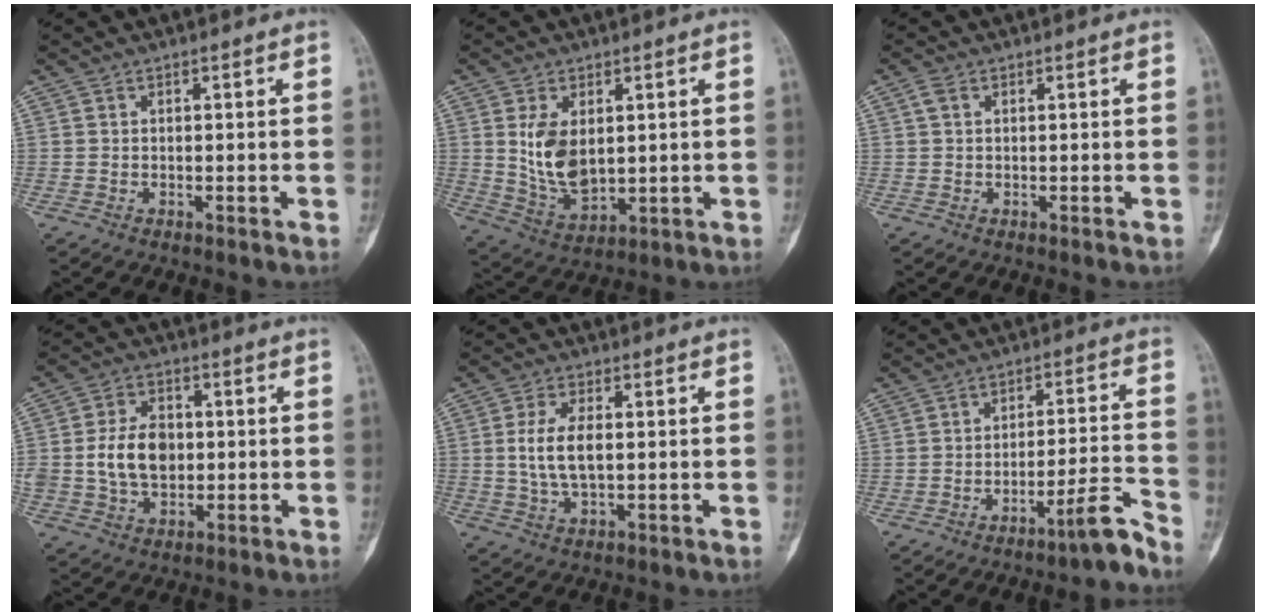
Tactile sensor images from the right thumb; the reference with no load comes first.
{"total": 9.9, "force": [1.8, 5.9, 7.7], "torque": [-0.130, -0.017, 0.051]}
{"total": 1.5, "force": [0.5, 0.9, 1.0], "torque": [-0.025, 0.009, 0.012]}
{"total": 10.4, "force": [0.0, 7.4, 7.3], "torque": [-0.112, 0.008, 0.003]}
{"total": 7.4, "force": [0.5, 3.6, 6.5], "torque": [-0.131, 0.001, 0.010]}
{"total": 6.6, "force": [-5.3, 0.3, 3.9], "torque": [-0.054, 0.063, -0.086]}